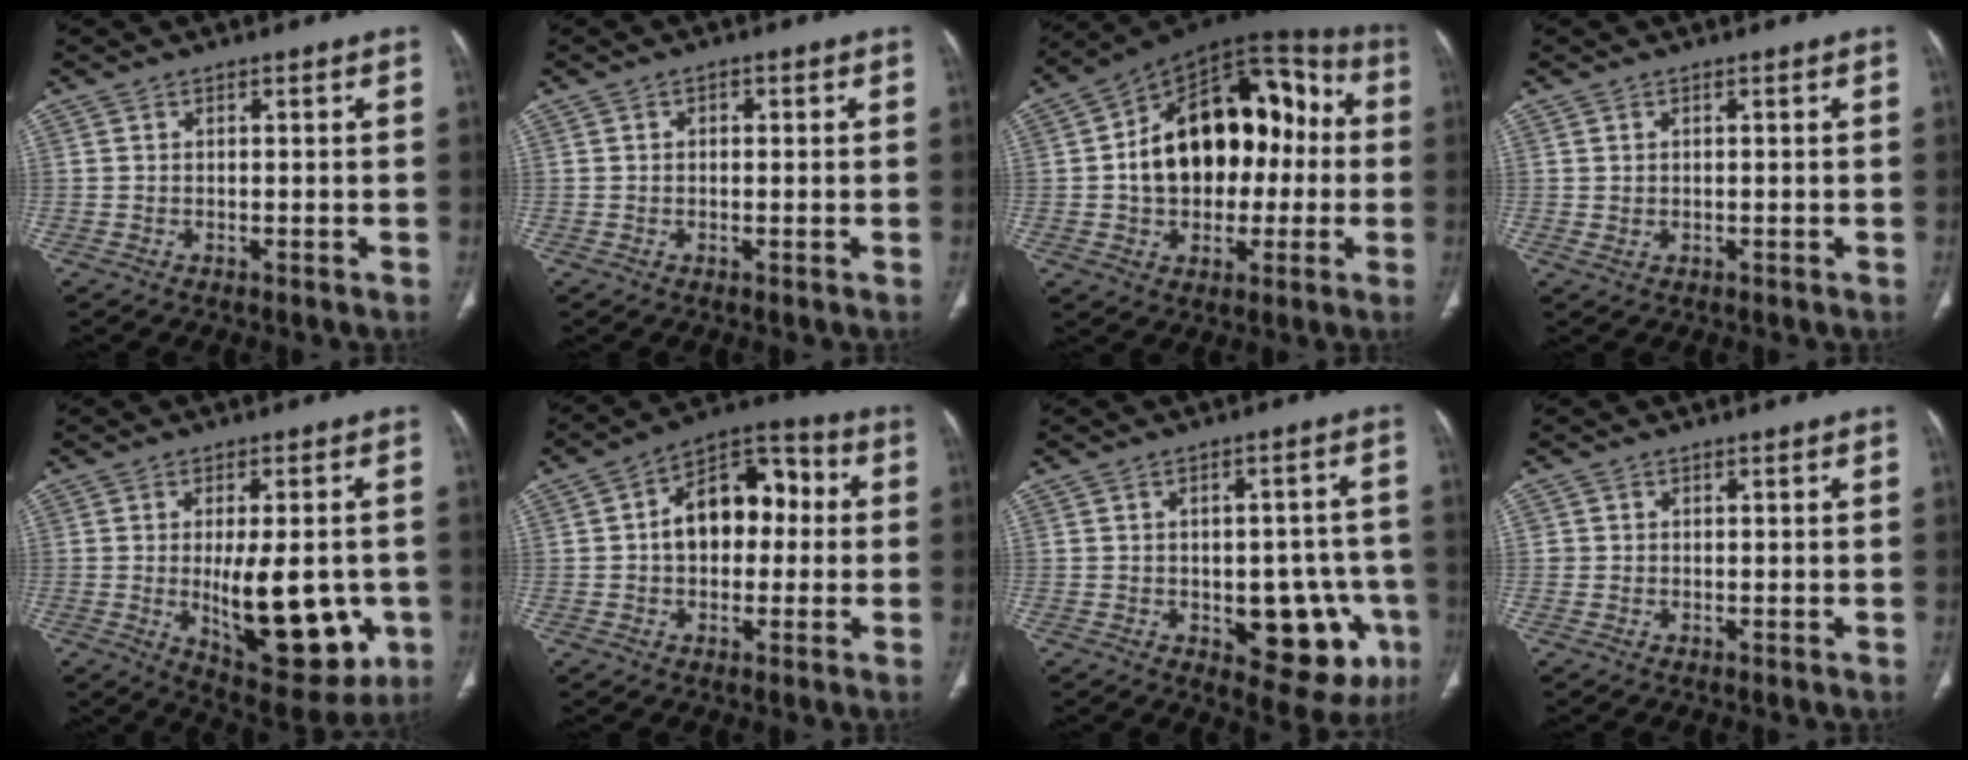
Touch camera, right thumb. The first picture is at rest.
{"total": 1.2, "force": [0.2, 0.9, 0.8], "torque": [-0.007, 0.003, 0.001]}
{"total": 23.4, "force": [0.1, 15.4, 17.7], "torque": [-0.243, 0.045, 0.003]}
{"total": 0.8, "force": [0.1, 0.7, 0.5], "torque": [-0.012, -0.001, 0.007]}
{"total": 17.9, "force": [-3.2, 7.9, 15.8], "torque": [-0.191, -0.019, -0.021]}
{"total": 13.8, "force": [0.9, 9.1, 10.4], "torque": [-0.119, 0.040, 0.003]}
{"total": 14.6, "force": [-4.5, 7.5, 11.7], "torque": [-0.105, 0.018, -0.040]}
{"total": 0.8, "force": [0.0, 0.8, 0.0], "torque": [0.006, 0.005, -0.001]}